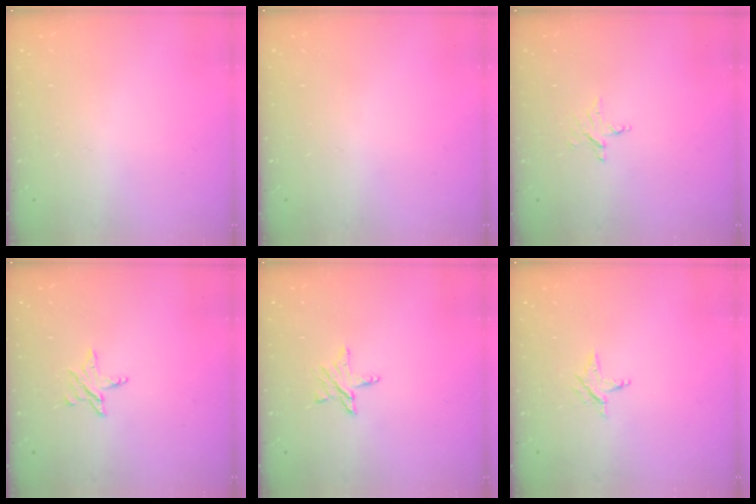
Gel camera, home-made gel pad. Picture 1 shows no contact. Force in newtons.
{"total": 0.0}
{"total": 3.2, "press": 3.2, "slide": 0.3}
{"total": 4.7, "press": 4.7, "slide": 0.4}
{"total": 5.5, "press": 5.5, "slide": 0.5}
{"total": 2.5, "press": 2.5, "slide": 0.3}